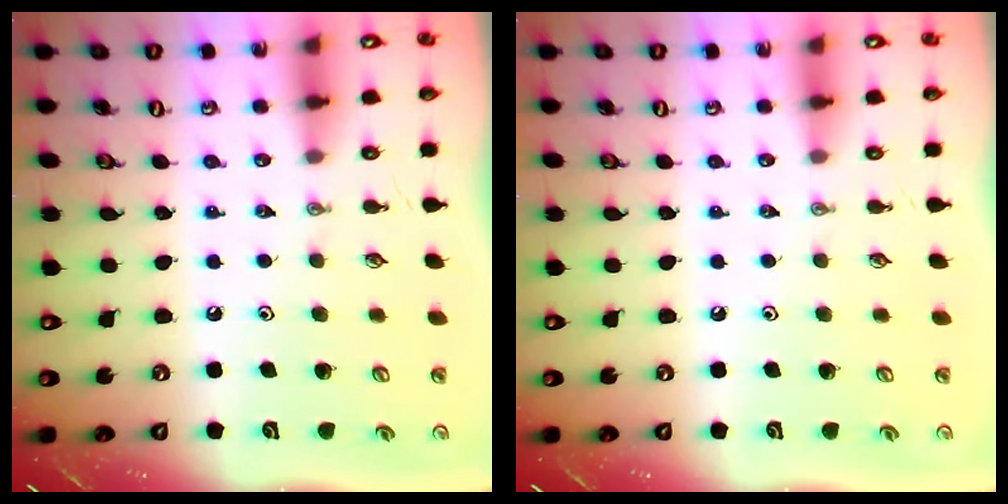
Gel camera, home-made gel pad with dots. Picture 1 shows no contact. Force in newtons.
{"total": 0.0}